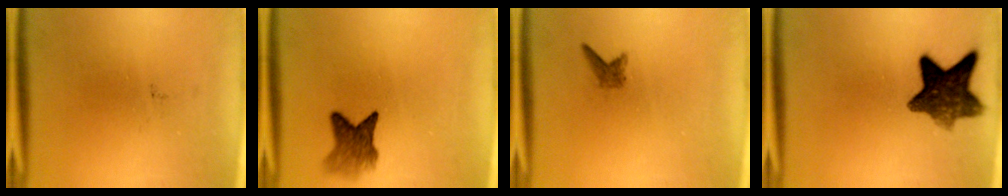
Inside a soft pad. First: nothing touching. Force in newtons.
{"total": 4.7}
{"total": 1.2}
{"total": 9.6}